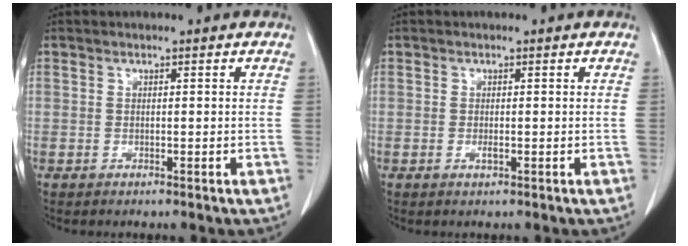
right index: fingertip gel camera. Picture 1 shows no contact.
{"total": 1.3, "force": [-0.4, 0.7, 1.1], "torque": [-0.021, -0.001, -0.003]}